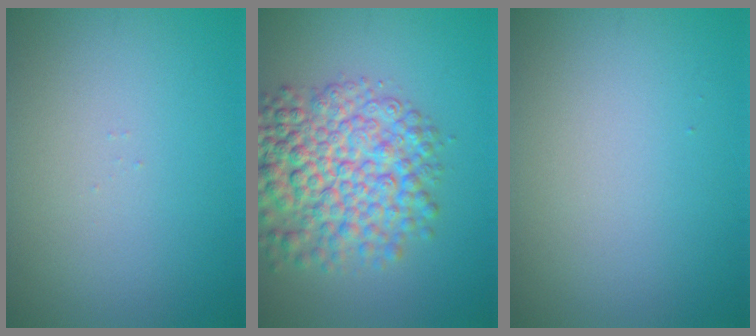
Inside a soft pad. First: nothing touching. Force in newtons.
{"total": 8.4, "press": 8.4, "slide": 0.2}
{"total": 0.0}